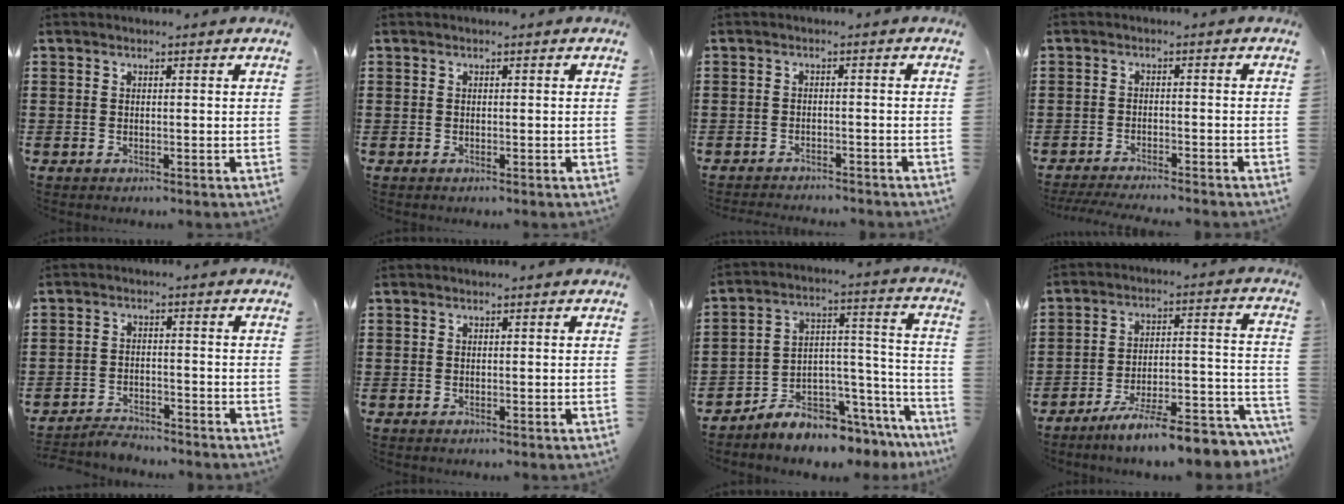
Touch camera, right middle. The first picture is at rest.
{"total": 0.0}
{"total": 1.5, "force": [-1.5, 0.0, 0.1], "torque": [-0.007, 0.000, -0.031]}
{"total": 2.6, "force": [-2.5, -0.2, 0.7], "torque": [-0.019, -0.005, -0.053]}
{"total": 3.0, "force": [-3.0, 0.4, 0.2], "torque": [-0.009, 0.003, -0.063]}
{"total": 0.0}
{"total": 6.7, "force": [-6.5, 1.7, 0.6], "torque": [-0.005, 0.010, -0.122]}
{"total": 10.6, "force": [-8.9, 0.5, 5.8], "torque": [-0.085, 0.015, -0.166]}